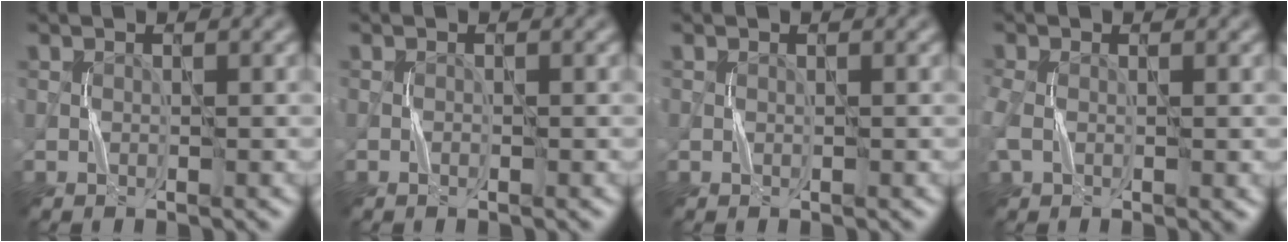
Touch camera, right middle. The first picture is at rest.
{"total": 0.0}
{"total": 0.0}
{"total": 3.1, "force": [-0.4, 1.9, 2.4], "torque": [-0.062, -0.002, -0.012]}